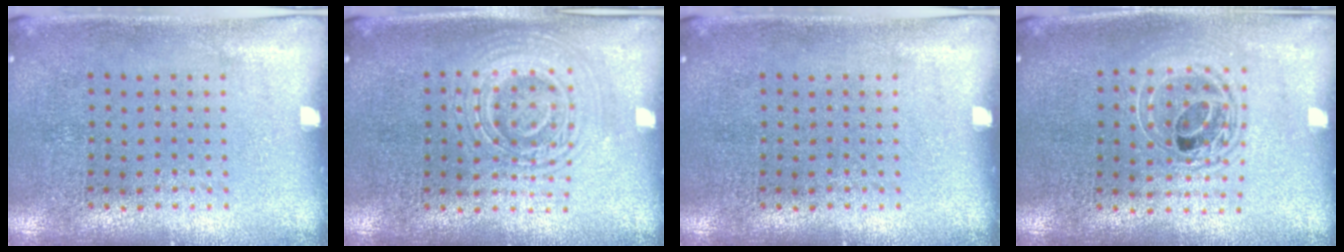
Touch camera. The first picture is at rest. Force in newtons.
{"total": 2.8, "press": 2.7, "slide": 0.5}
{"total": 0.0}
{"total": 1.7, "press": 1.4, "slide": 1.0}